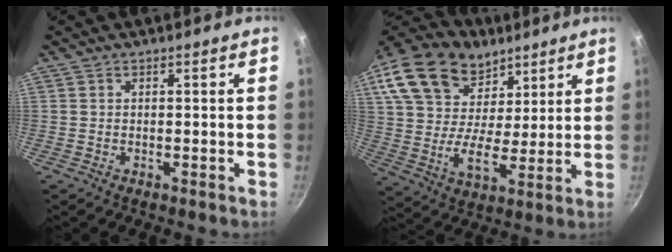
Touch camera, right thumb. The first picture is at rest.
{"total": 25.7, "force": [15.5, 16.4, 12.2], "torque": [-0.241, -0.016, 0.278]}